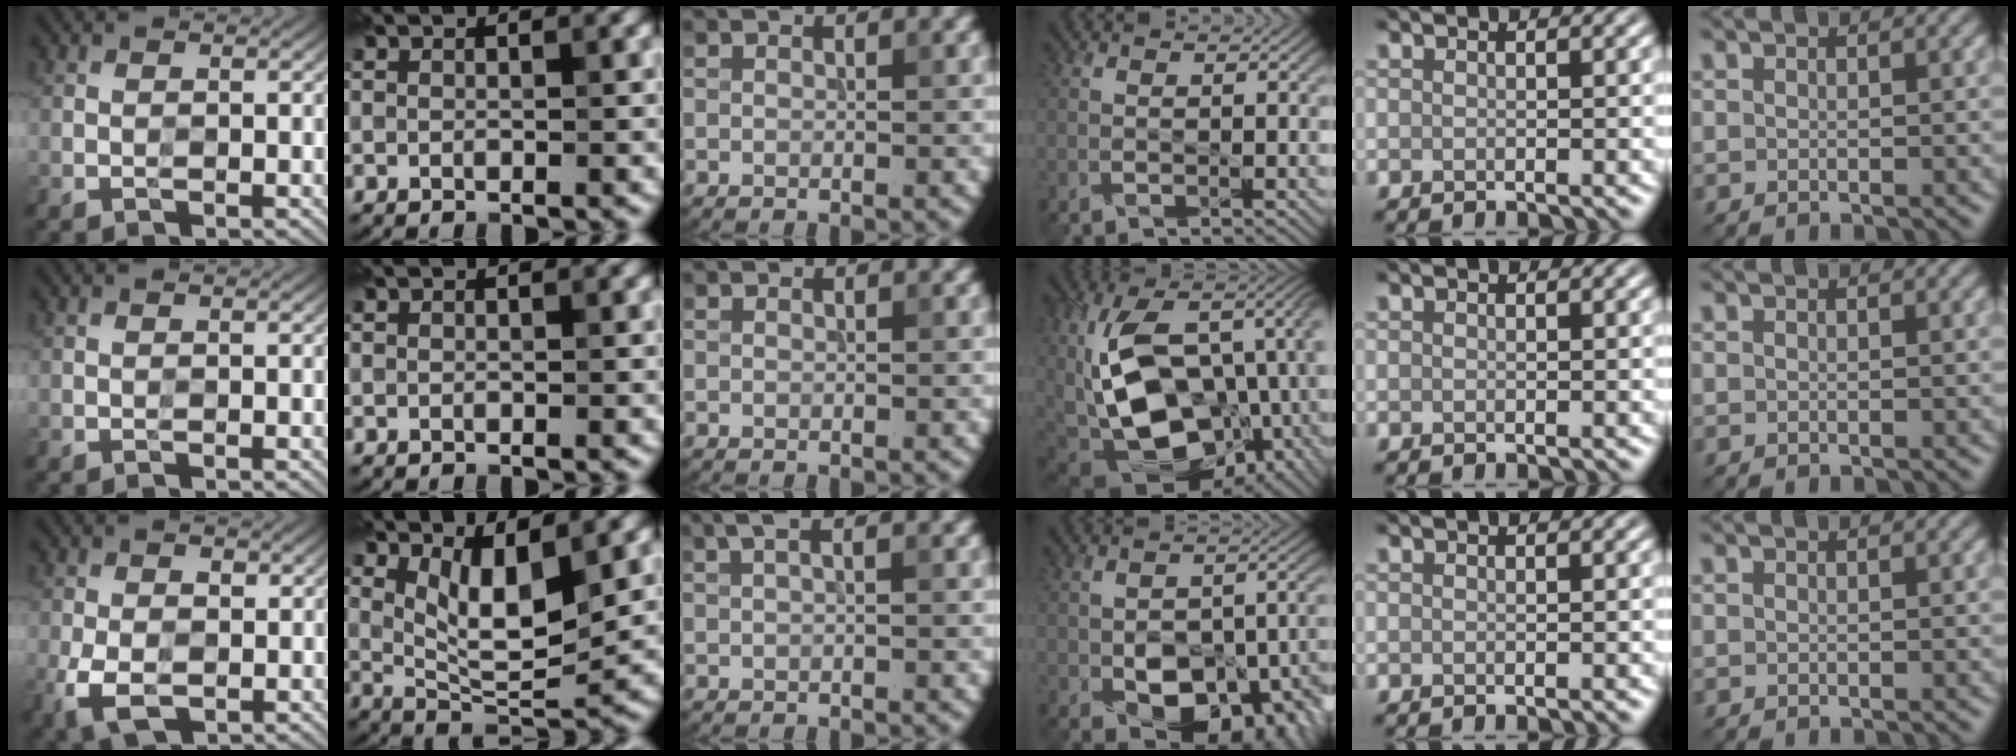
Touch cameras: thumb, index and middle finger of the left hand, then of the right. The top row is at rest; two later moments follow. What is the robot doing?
{"motion": "wipe", "object": "mirror"}